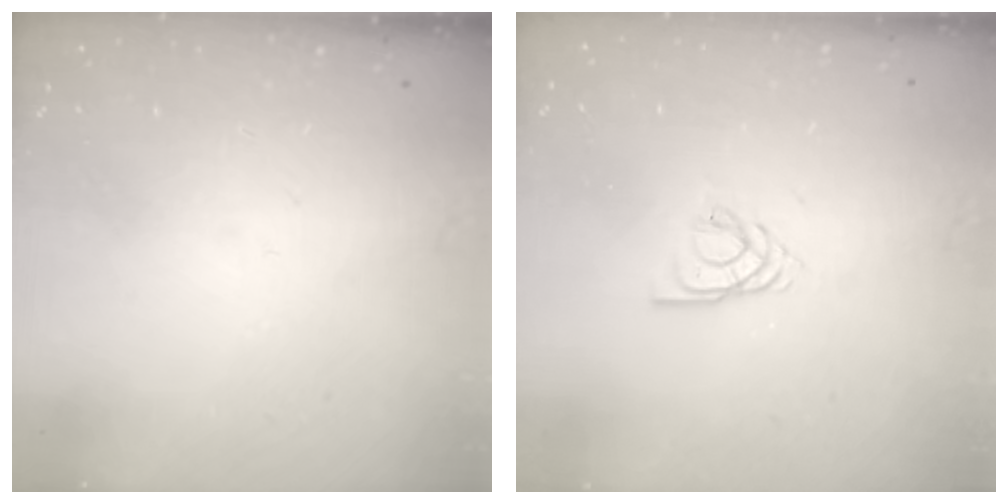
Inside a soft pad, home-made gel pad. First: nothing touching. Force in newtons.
{"total": 2.6, "press": 2.6, "slide": 0.3}